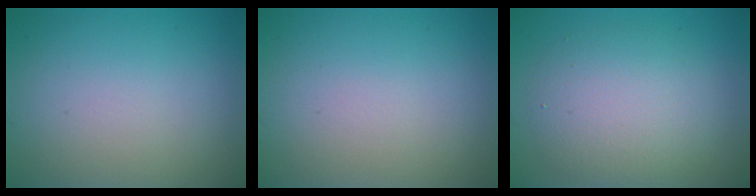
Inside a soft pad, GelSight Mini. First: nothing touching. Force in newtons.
{"total": 0.0}
{"total": 5.2, "press": 5.2, "slide": 0.1}